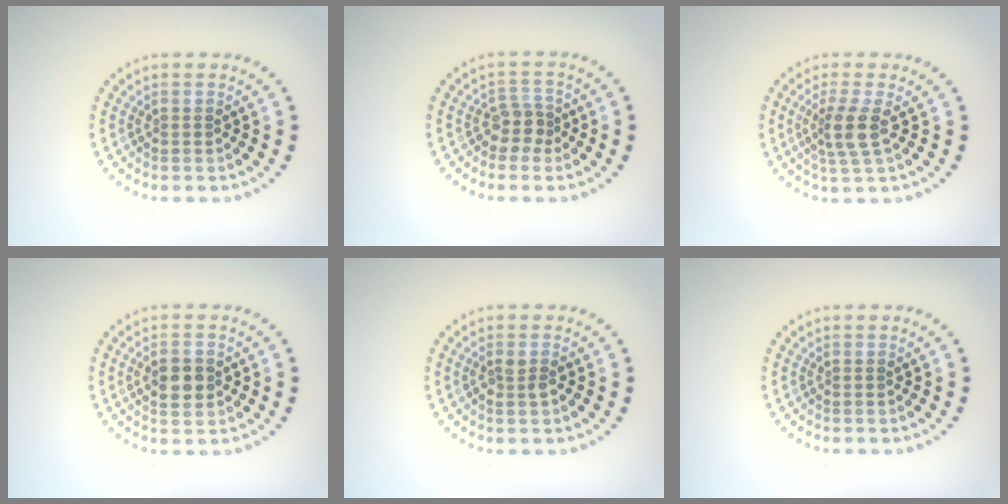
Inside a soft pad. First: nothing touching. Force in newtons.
{"total": 2.0, "press": 1.6, "slide": 1.3}
{"total": 2.7, "press": 2.2, "slide": 1.6}
{"total": 2.9, "press": 2.9, "slide": 0.1}
{"total": 1.0, "press": 1.0, "slide": 0.3}
{"total": 0.0}